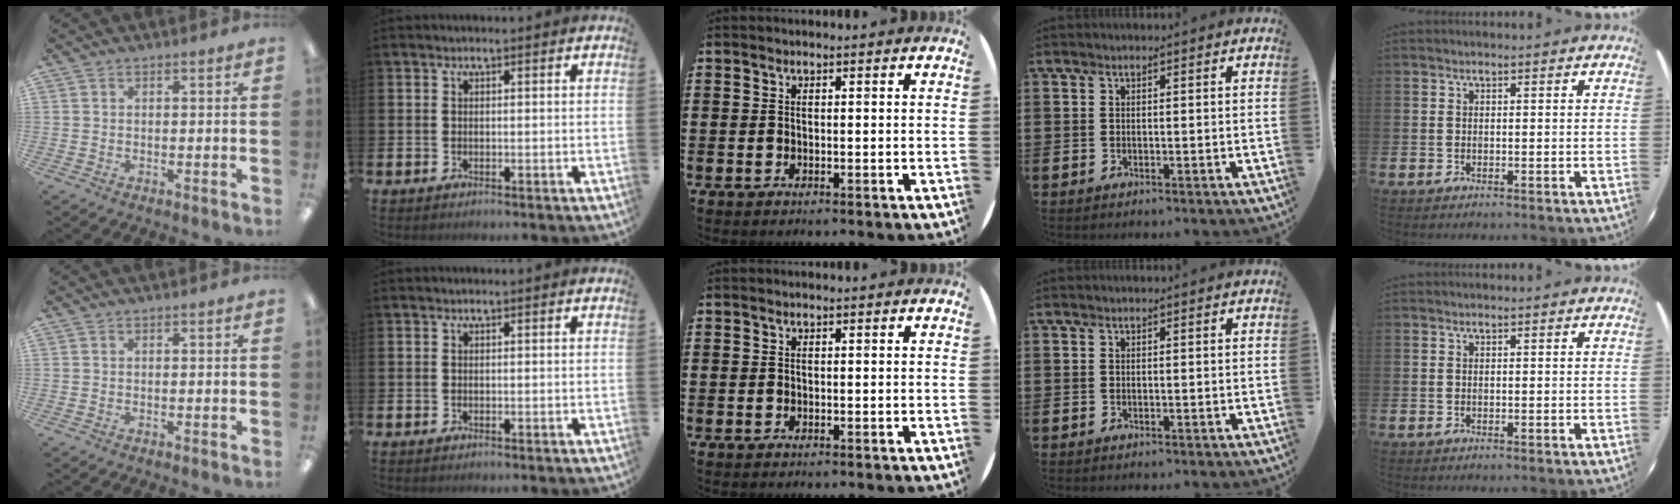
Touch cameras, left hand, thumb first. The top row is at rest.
{}